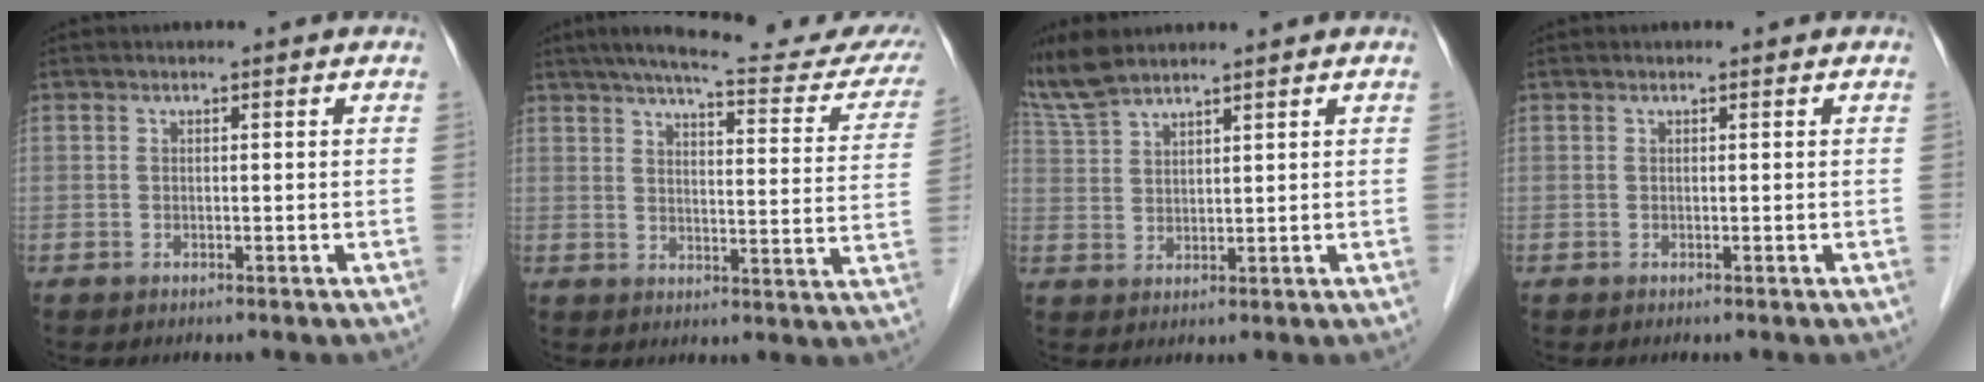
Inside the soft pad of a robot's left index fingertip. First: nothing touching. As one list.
[{"total": 22.0, "force": [18.8, 2.6, 11.2], "torque": [-0.151, -0.024, 0.222]}, {"total": 6.6, "force": [6.1, 0.9, 2.5], "torque": [-0.072, 0.018, 0.135]}, {"total": 0.0}]